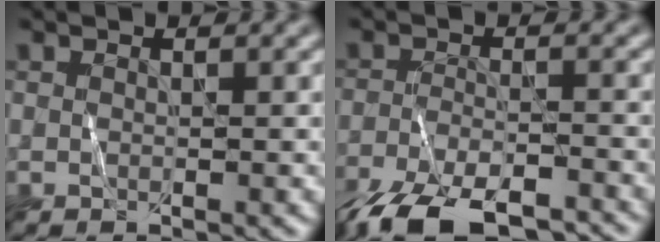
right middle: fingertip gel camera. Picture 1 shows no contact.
{"total": 9.7, "force": [-7.9, 3.0, 4.9], "torque": [-0.090, -0.026, -0.131]}